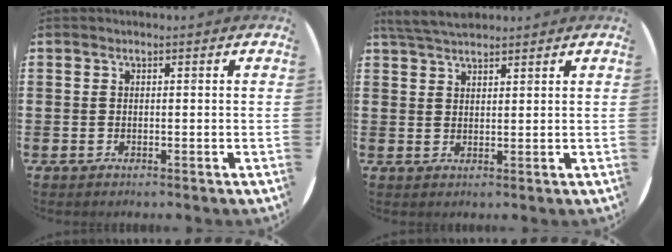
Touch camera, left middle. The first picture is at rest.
{"total": 4.3, "force": [3.9, 0.8, 1.6], "torque": [-0.040, -0.004, 0.073]}